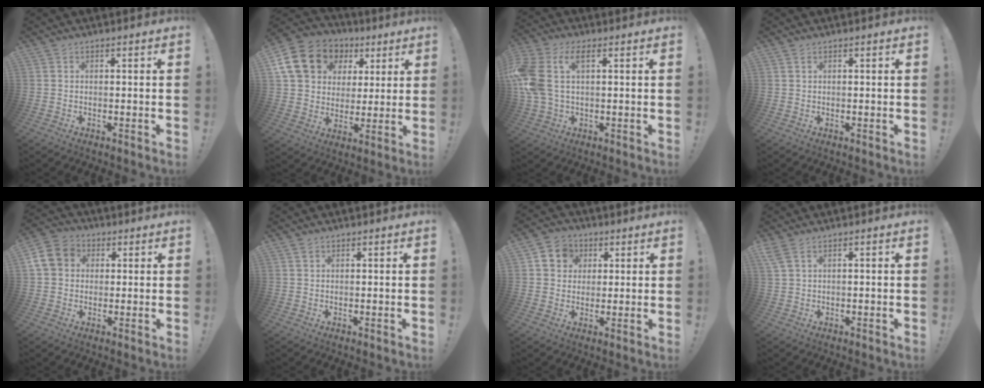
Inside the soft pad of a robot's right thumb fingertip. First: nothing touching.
{"total": 17.8, "force": [7.0, 14.2, 8.2], "torque": [-0.122, -0.021, 0.149]}
{"total": 11.0, "force": [2.8, 6.3, 8.6], "torque": [-0.194, 0.001, 0.054]}
{"total": 0.7, "force": [0.5, 0.3, 0.4], "torque": [0.001, -0.003, 0.007]}
{"total": 9.5, "force": [1.9, 8.2, 4.3], "torque": [-0.074, 0.010, 0.043]}
{"total": 0.8, "force": [0.7, 0.5, 0.3], "torque": [-0.002, -0.001, 0.012]}
{"total": 8.1, "force": [2.4, 7.3, 2.5], "torque": [-0.036, -0.002, 0.051]}
{"total": 2.9, "force": [1.8, 0.9, 2.1], "torque": [-0.041, -0.004, 0.035]}